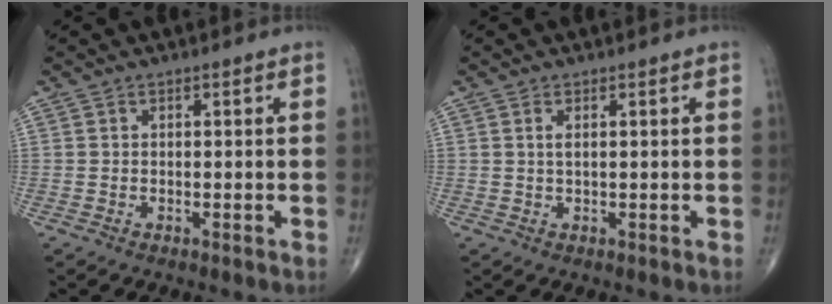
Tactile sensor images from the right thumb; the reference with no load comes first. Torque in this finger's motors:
{"motor_torque": [-0.33, -0.19, -0.22, -0.07, 0.03]}